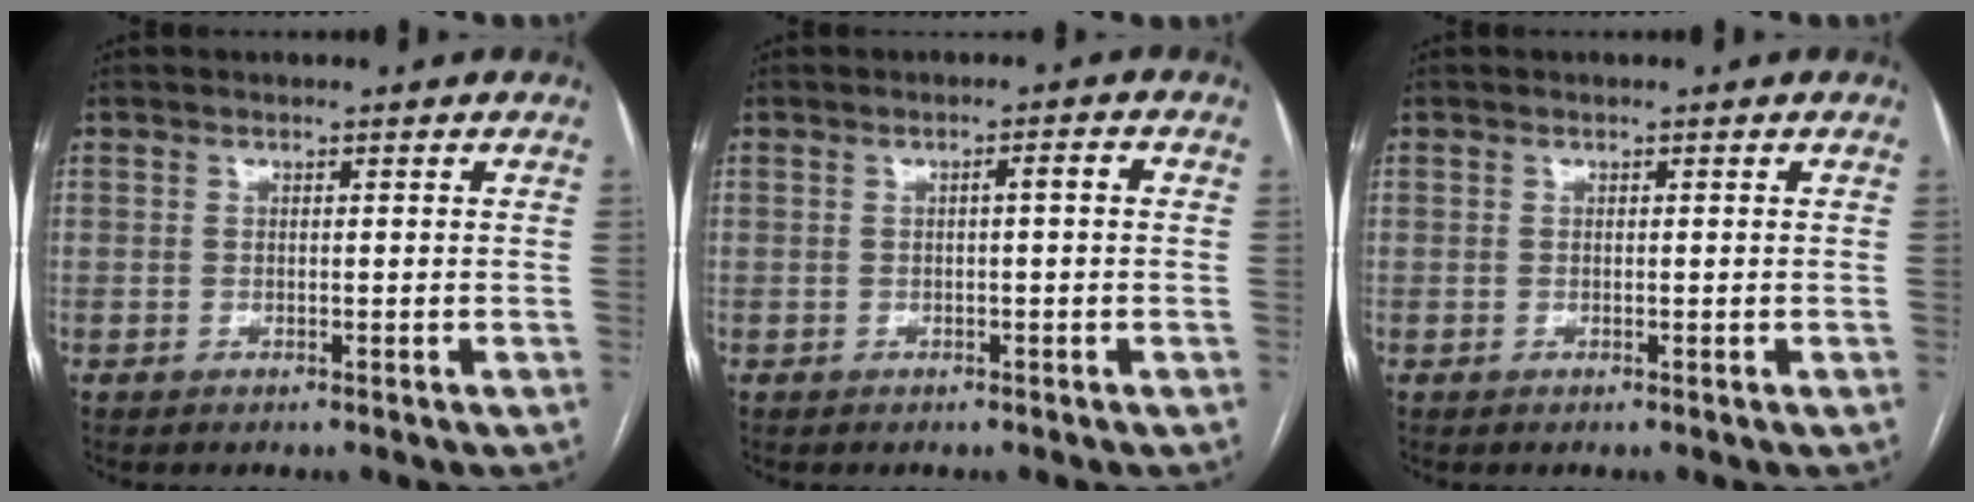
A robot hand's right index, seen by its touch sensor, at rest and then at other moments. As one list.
[{"total": 2.1, "force": [0.2, 0.2, 2.1], "torque": [-0.030, 0.008, 0.005]}, {"total": 0.0}]